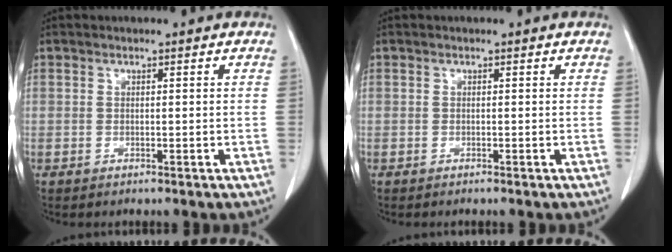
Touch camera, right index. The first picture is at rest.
{"total": 0.0}